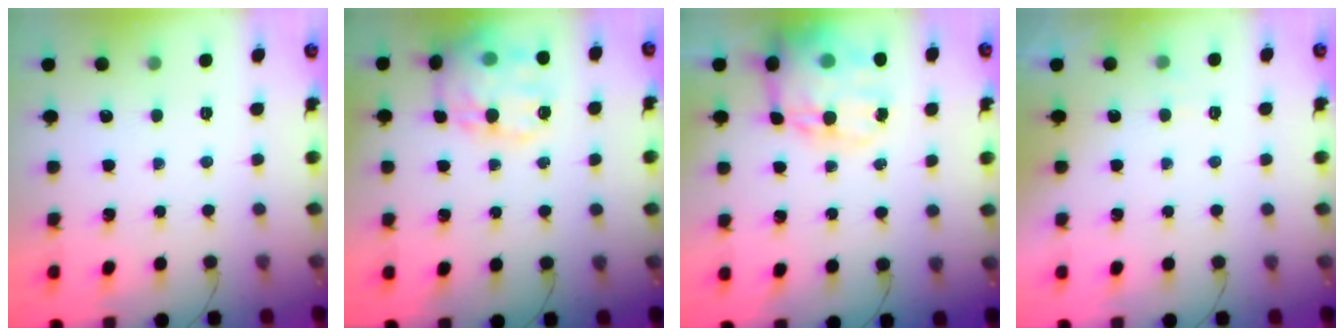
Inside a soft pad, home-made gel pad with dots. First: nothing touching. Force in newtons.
{"total": 18.0, "press": 17.9, "slide": 1.7}
{"total": 18.2, "press": 17.6, "slide": 4.4}
{"total": 2.3, "press": 2.0, "slide": 1.2}